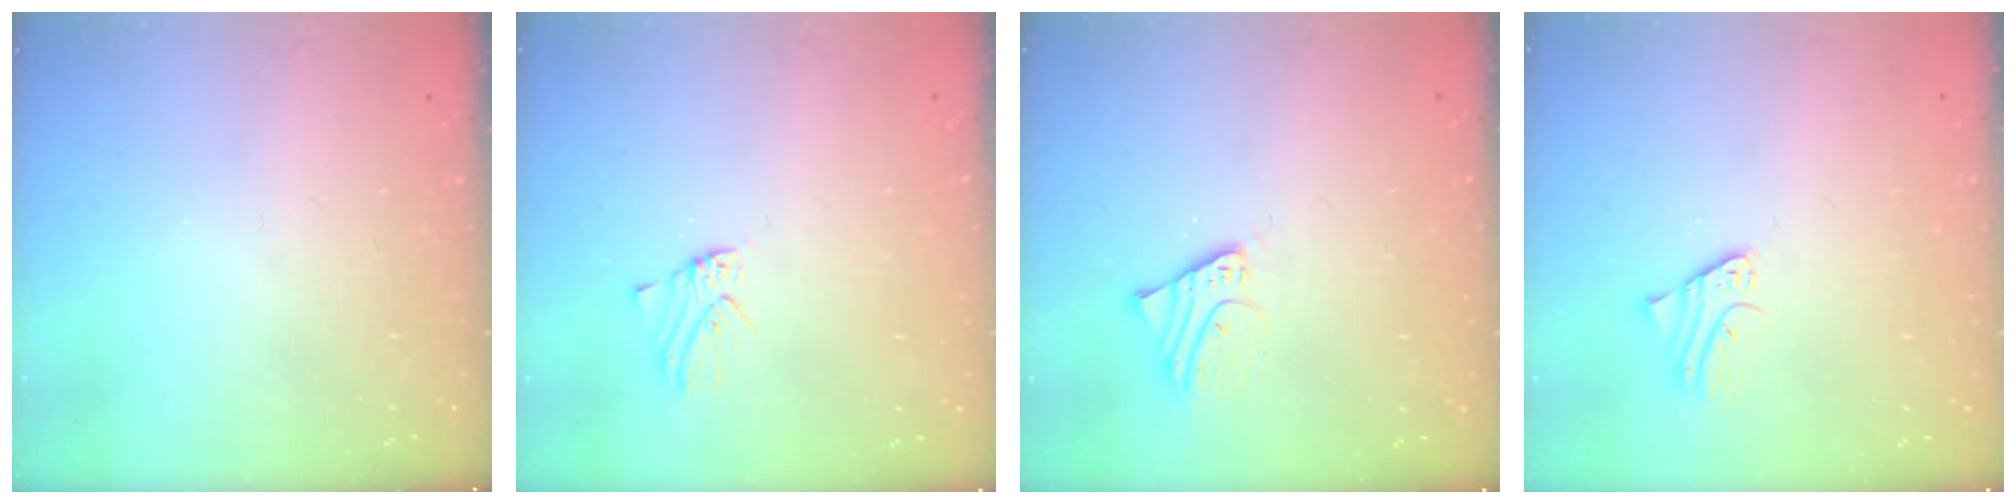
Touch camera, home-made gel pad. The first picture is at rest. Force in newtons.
{"total": 0.0}
{"total": 1.8, "press": 1.8, "slide": 0.1}
{"total": 1.8, "press": 1.7, "slide": 0.1}